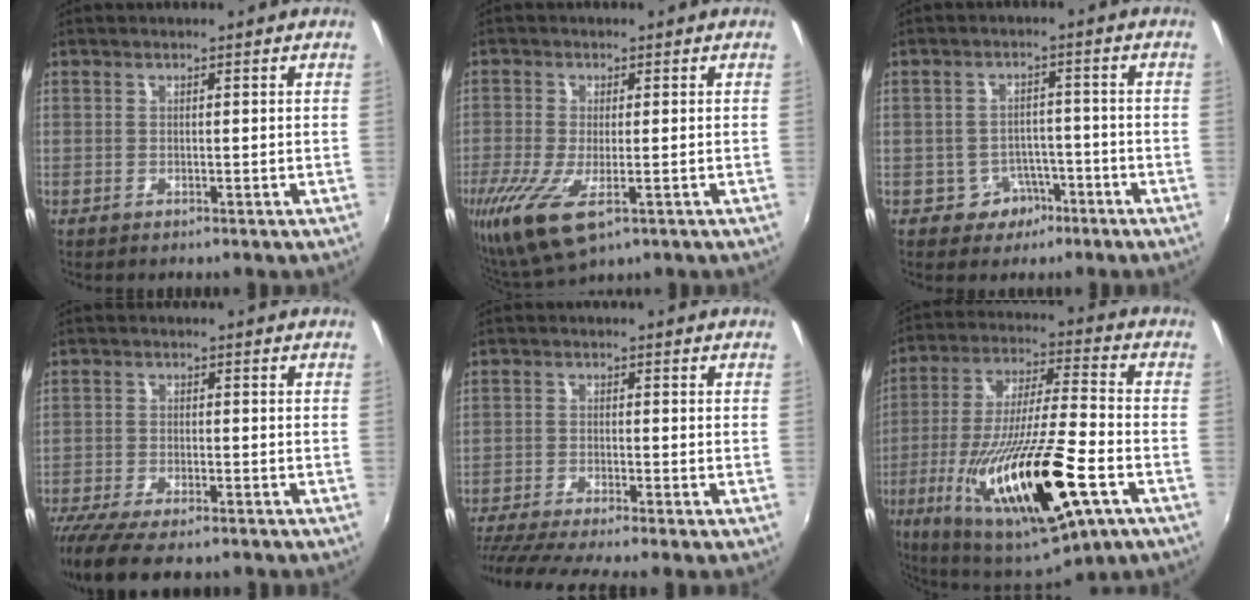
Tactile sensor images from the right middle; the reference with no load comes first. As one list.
[{"total": 10.3, "force": [-4.1, 3.5, 8.8], "torque": [-0.185, -0.043, -0.068]}, {"total": 4.1, "force": [-2.4, 3.2, 0.9], "torque": [-0.024, 0.012, -0.028]}, {"total": 10.8, "force": [-8.6, 2.6, 6.1], "torque": [-0.145, -0.046, -0.151]}, {"total": 10.0, "force": [-8.5, -0.8, 5.2], "torque": [-0.119, -0.038, -0.146]}, {"total": 26.4, "force": [-10.1, 5.5, 23.8], "torque": [-0.448, -0.060, -0.168]}]